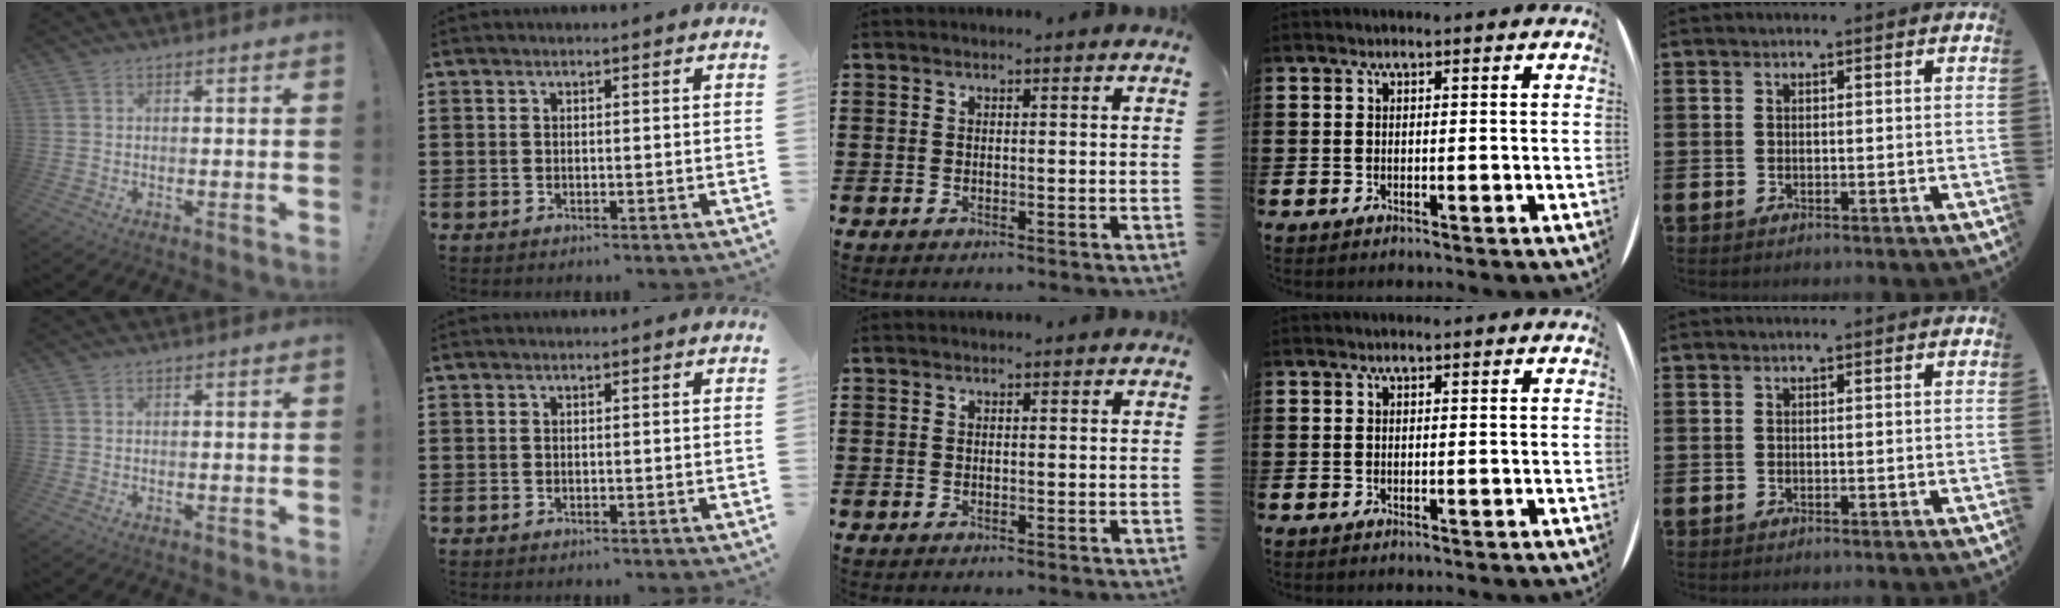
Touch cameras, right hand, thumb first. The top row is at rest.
{}